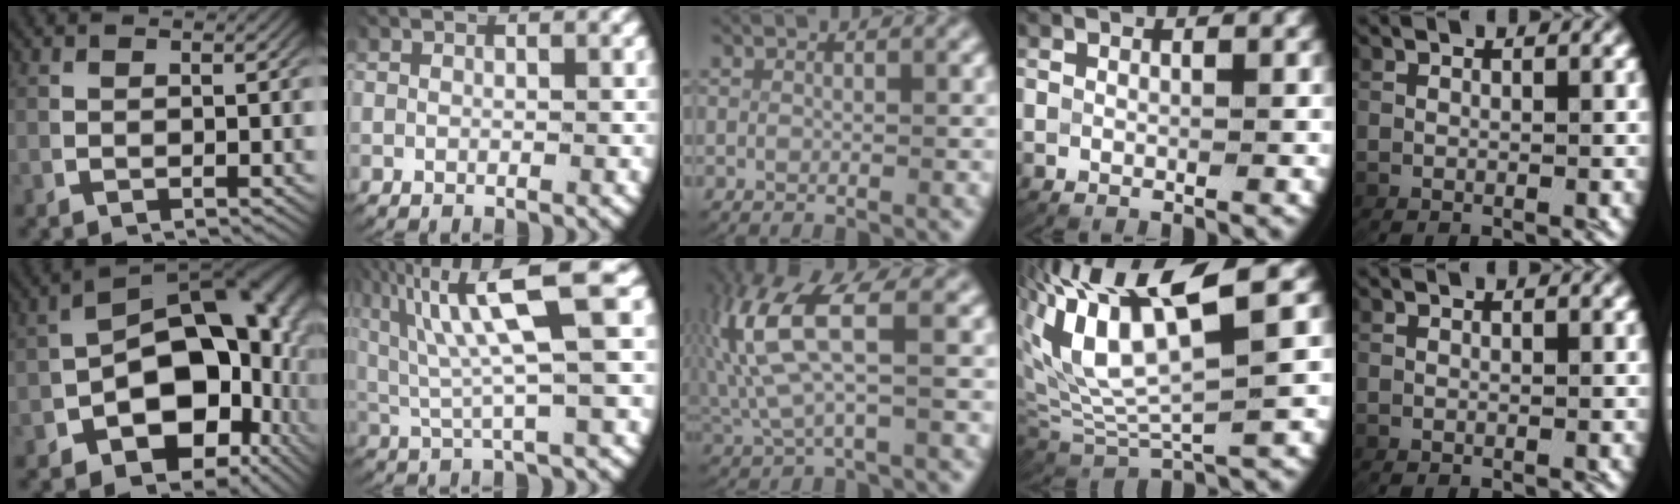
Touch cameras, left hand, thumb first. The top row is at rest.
{"thumb": {"total": 17.3, "force": [-1.7, 11.4, 12.9], "torque": [-0.194, -0.057, -0.010]}, "index": {"total": 8.4, "force": [2.6, 2.6, 7.5], "torque": [-0.137, 0.011, 0.047]}, "middle": {"total": 7.2, "force": [1.4, 3.5, 6.2], "torque": [-0.150, -0.001, 0.033]}, "ring": {"total": 11.3, "force": [2.8, 6.1, 9.1], "torque": [-0.207, -0.005, 0.058]}}